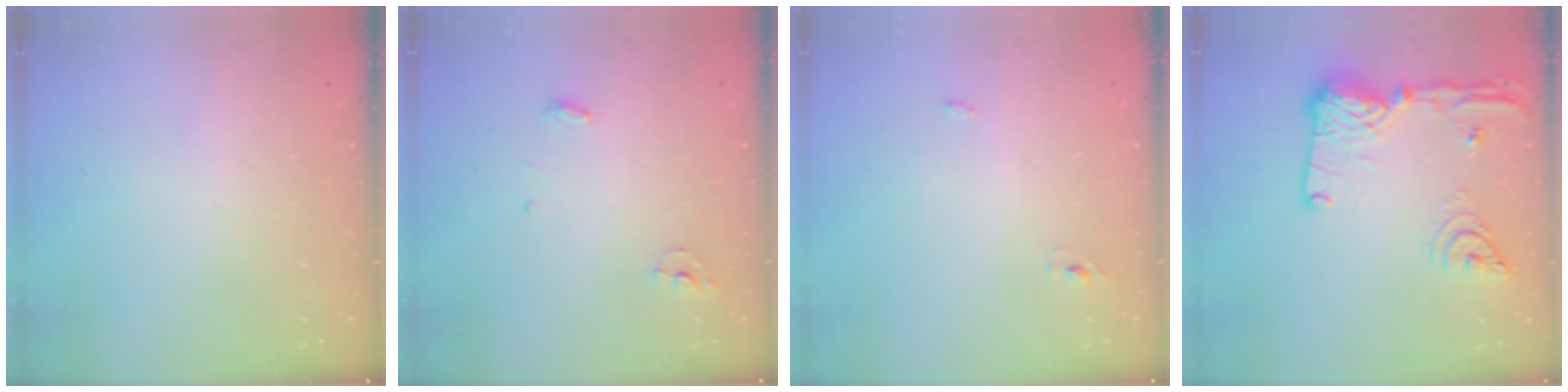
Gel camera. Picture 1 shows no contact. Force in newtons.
{"total": 3.8, "press": 3.8, "slide": 0.3}
{"total": 2.3, "press": 2.1, "slide": 1.0}
{"total": 20.1, "press": 19.9, "slide": 3.0}